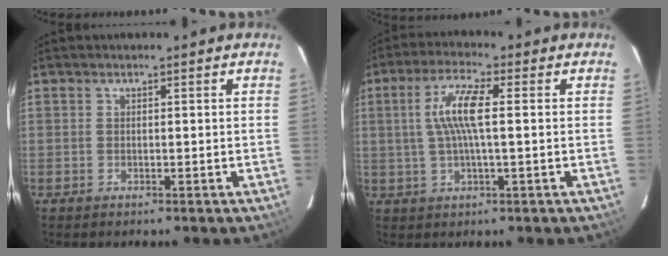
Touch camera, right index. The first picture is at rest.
{"total": 8.0, "force": [0.7, 1.1, 7.9], "torque": [-0.153, 0.006, 0.016]}